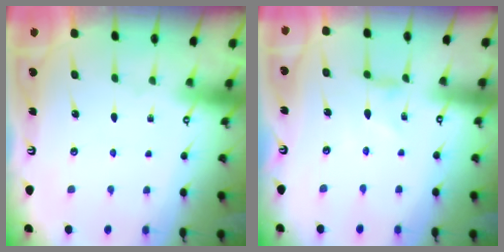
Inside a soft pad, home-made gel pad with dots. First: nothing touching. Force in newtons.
{"total": 1.5, "press": 1.5, "slide": 0.3}